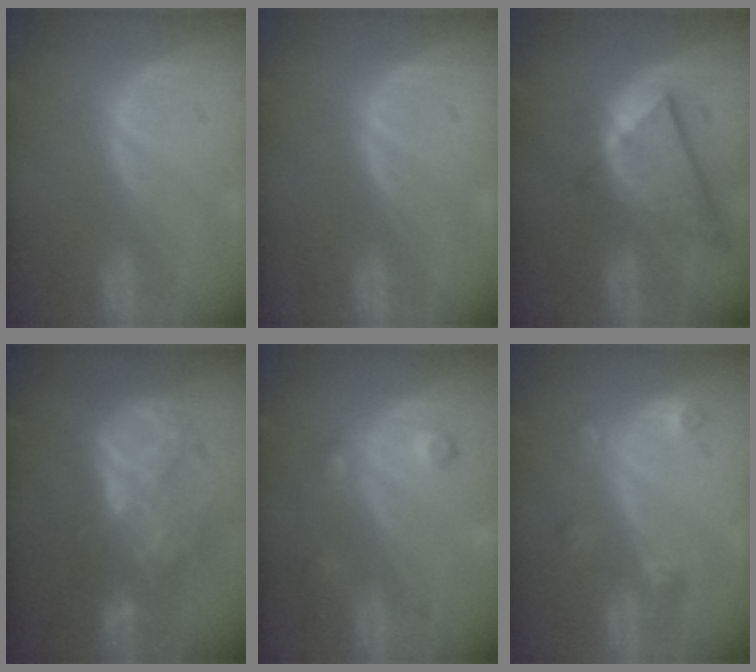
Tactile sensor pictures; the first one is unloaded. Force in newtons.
{"total": 0.0}
{"total": 9.0, "press": 7.8, "slide": 4.4}
{"total": 8.7, "press": 7.7, "slide": 4.1}
{"total": 3.8, "press": 3.8, "slide": 0.1}
{"total": 3.4, "press": 3.1, "slide": 1.4}